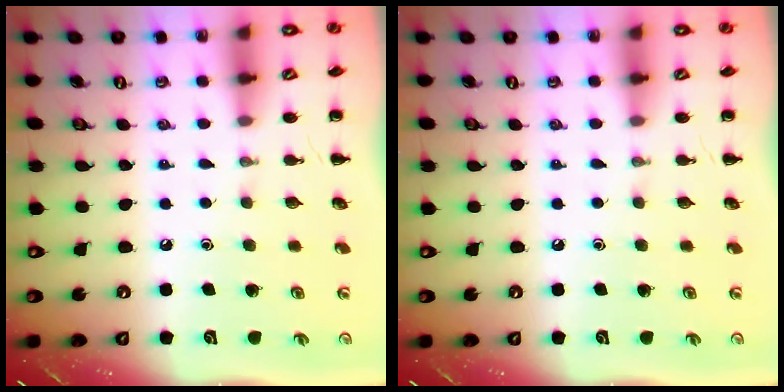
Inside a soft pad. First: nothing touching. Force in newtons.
{"total": 0.0}